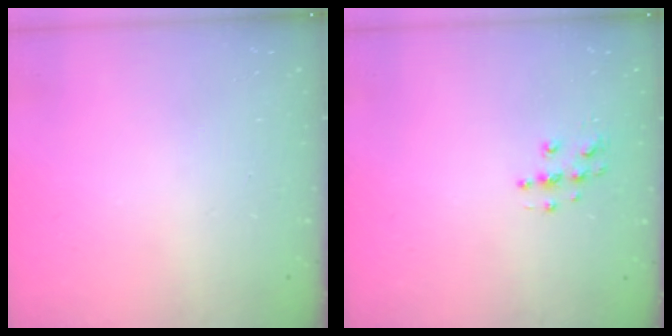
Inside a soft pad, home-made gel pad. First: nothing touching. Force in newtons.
{"total": 4.8, "press": 4.8, "slide": 0.3}